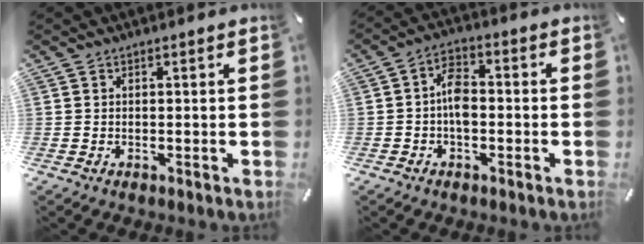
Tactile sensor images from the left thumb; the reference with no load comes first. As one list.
[{"total": 6.0, "force": [-1.1, 3.5, 4.8], "torque": [-0.095, 0.012, -0.022]}]